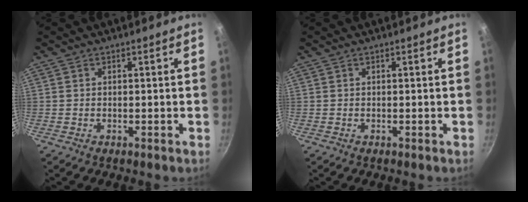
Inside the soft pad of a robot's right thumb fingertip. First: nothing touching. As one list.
[{"total": 0.0}]